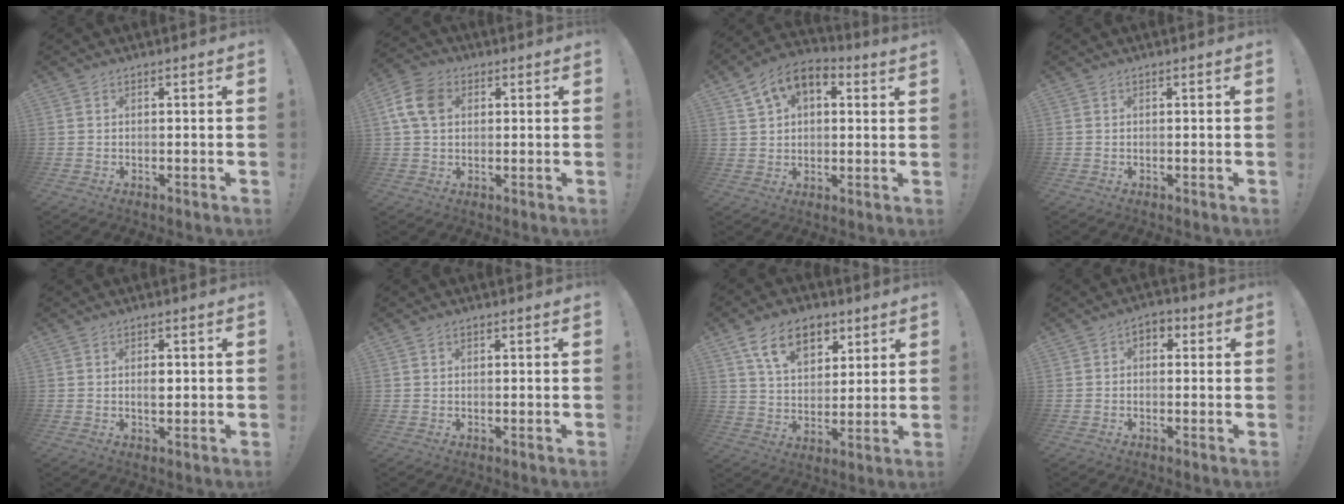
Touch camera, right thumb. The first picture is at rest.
{"total": 9.8, "force": [2.5, 7.0, 6.5], "torque": [-0.138, 0.010, 0.053]}
{"total": 9.3, "force": [4.6, 5.6, 5.8], "torque": [-0.093, -0.010, 0.088]}
{"total": 0.0}
{"total": 2.4, "force": [0.1, 1.3, 2.0], "torque": [-0.017, -0.006, -0.005]}
{"total": 0.8, "force": [0.4, 0.5, 0.3], "torque": [0.001, 0.000, 0.006]}
{"total": 14.2, "force": [7.5, 9.2, 7.8], "torque": [-0.122, -0.024, 0.140]}
{"total": 3.2, "force": [-0.3, 2.4, 2.1], "torque": [-0.022, 0.007, -0.008]}